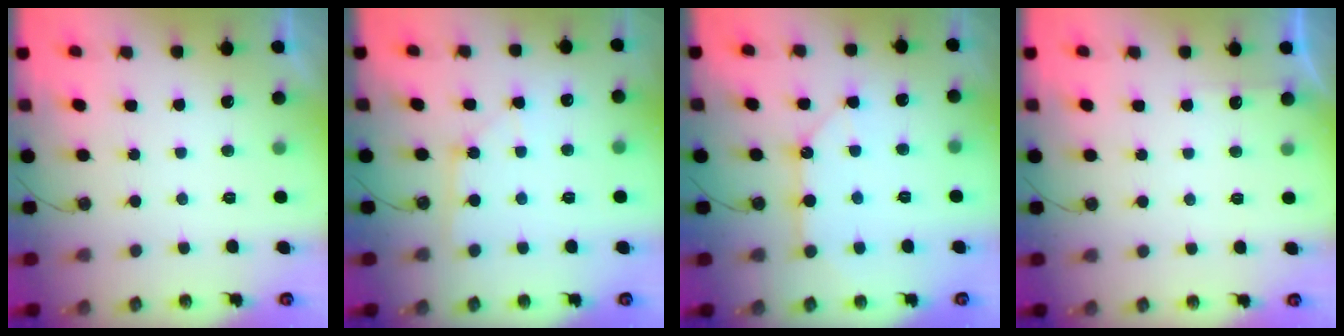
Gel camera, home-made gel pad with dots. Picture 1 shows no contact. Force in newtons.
{"total": 2.0, "press": 2.0, "slide": 0.3}
{"total": 10.7, "press": 10.6, "slide": 0.9}
{"total": 2.7, "press": 2.7, "slide": 0.4}